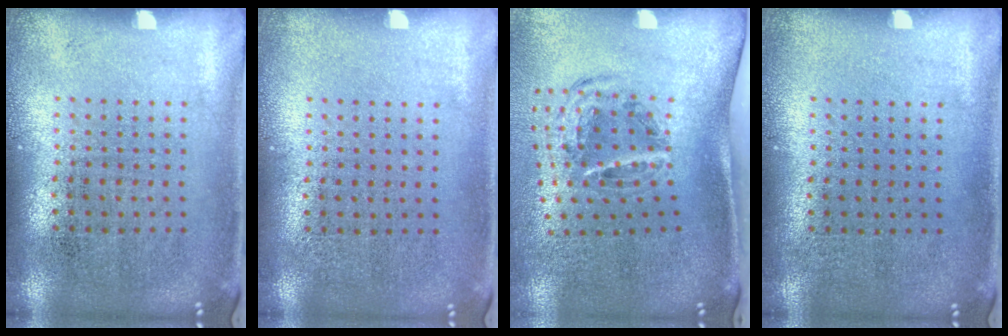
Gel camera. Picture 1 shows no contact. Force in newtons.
{"total": 0.0}
{"total": 1.5, "press": 1.1, "slide": 1.0}
{"total": 0.0}